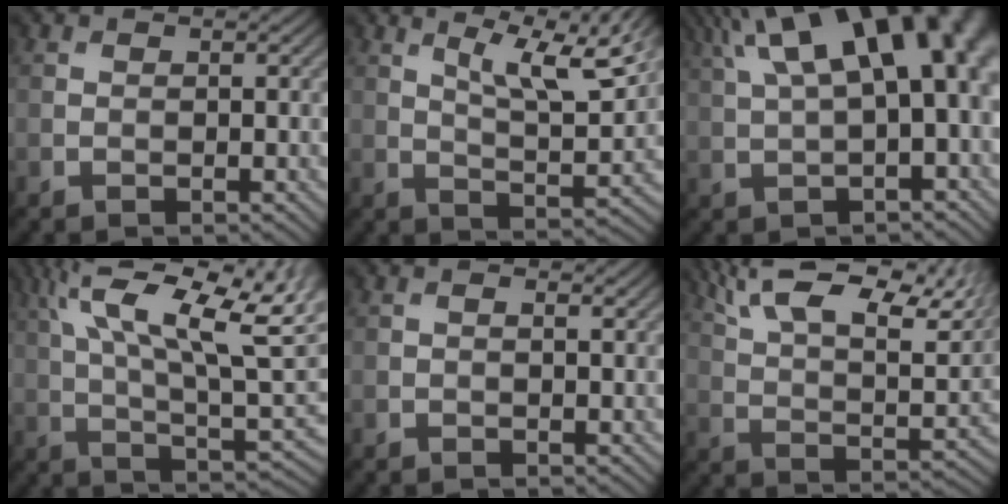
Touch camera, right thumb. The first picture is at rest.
{"total": 11.0, "force": [5.9, 3.0, 8.8], "torque": [-0.143, 0.001, 0.096]}
{"total": 15.2, "force": [5.1, 5.7, 13.1], "torque": [-0.200, 0.037, 0.089]}
{"total": 18.0, "force": [8.0, 6.1, 14.9], "torque": [-0.264, 0.035, 0.134]}
{"total": 0.7, "force": [0.2, 0.1, 0.6], "torque": [-0.010, 0.000, 0.002]}
{"total": 17.4, "force": [11.4, 5.5, 11.9], "torque": [-0.231, 0.022, 0.189]}